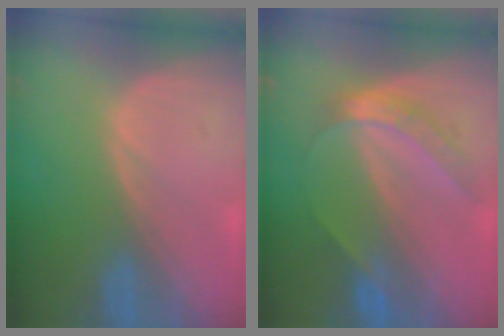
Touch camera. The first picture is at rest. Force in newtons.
{"total": 6.3, "press": 5.3, "slide": 3.3}